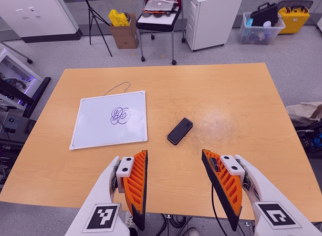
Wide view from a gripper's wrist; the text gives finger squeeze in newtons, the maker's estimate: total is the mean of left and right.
{"total": 0.0}